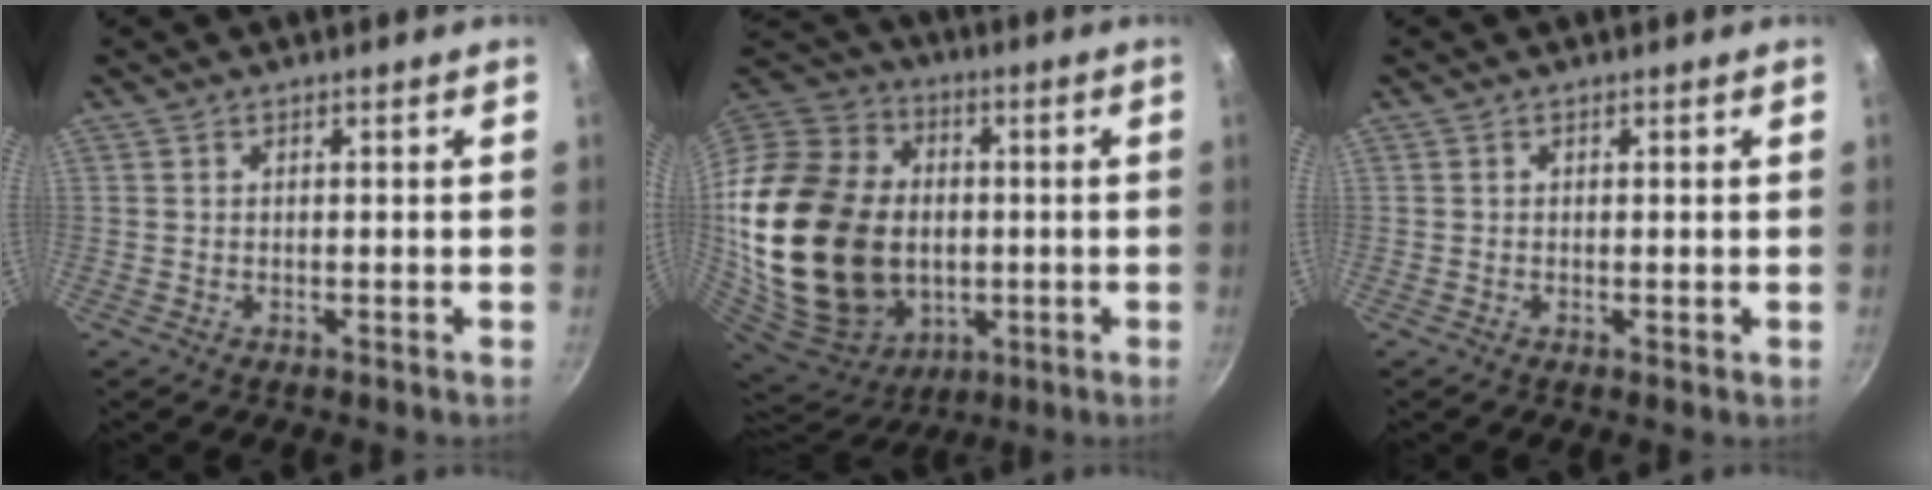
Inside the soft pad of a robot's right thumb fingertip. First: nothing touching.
{"total": 35.0, "force": [-1.7, 24.8, 24.5], "torque": [-0.527, 0.008, -0.008]}
{"total": 0.6, "force": [-0.1, 0.2, 0.6], "torque": [-0.012, -0.004, -0.003]}